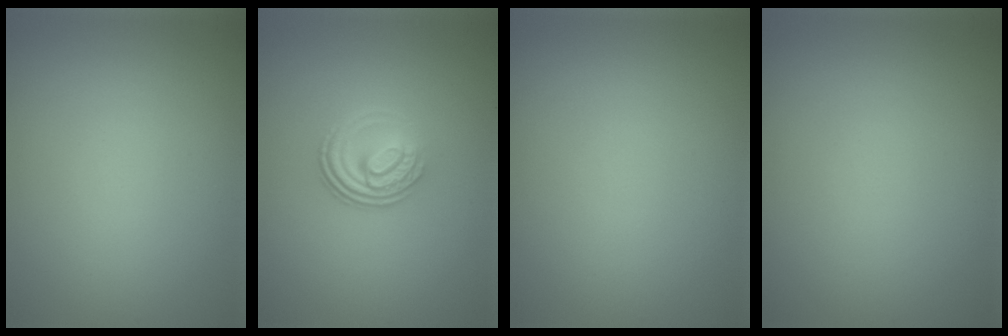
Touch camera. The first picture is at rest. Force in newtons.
{"total": 3.7, "press": 2.5, "slide": 2.8}
{"total": 0.0}
{"total": 0.0}